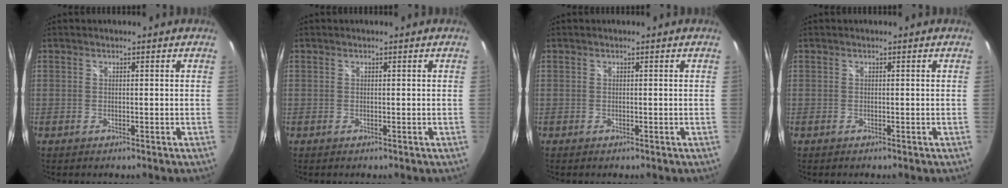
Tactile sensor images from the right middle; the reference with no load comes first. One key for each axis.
{"total": 0.0}
{"total": 0.0}
{"total": 0.0}